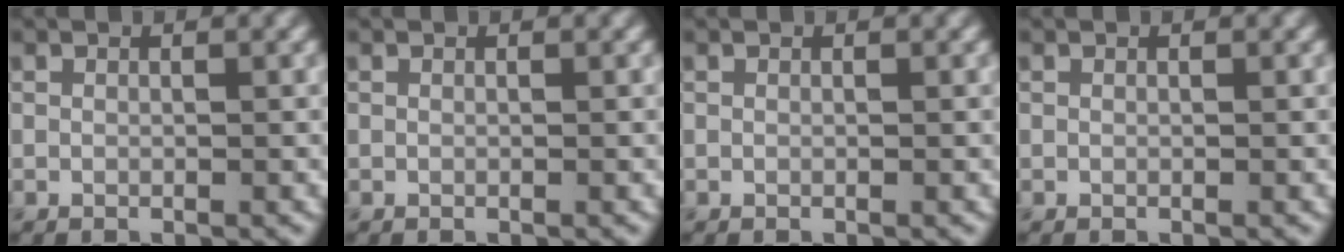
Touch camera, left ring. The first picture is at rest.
{"total": 0.0}
{"total": 0.0}
{"total": 0.0}